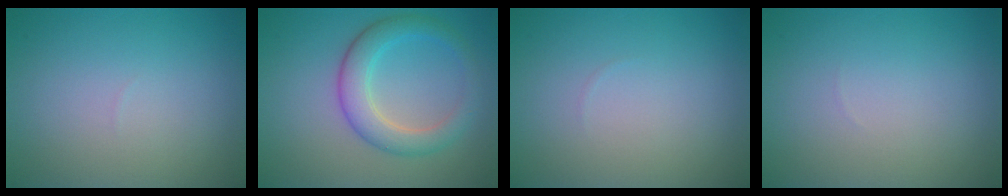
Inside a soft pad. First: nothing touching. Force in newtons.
{"total": 4.2, "press": 4.2, "slide": 0.1}
{"total": 0.0}
{"total": 0.0}